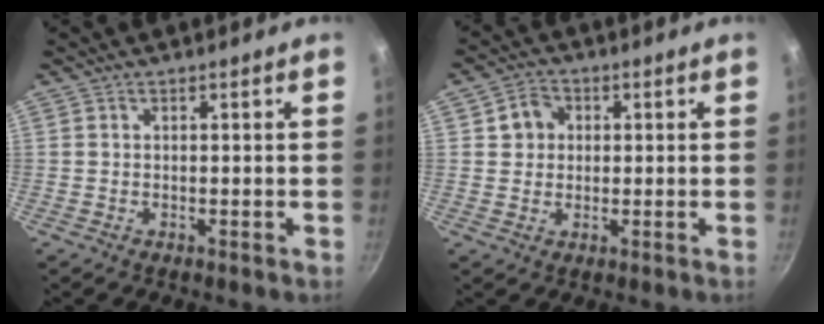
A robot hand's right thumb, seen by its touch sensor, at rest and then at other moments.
{"total": 4.7, "force": [1.0, 4.2, 1.9], "torque": [-0.003, 0.007, 0.008]}